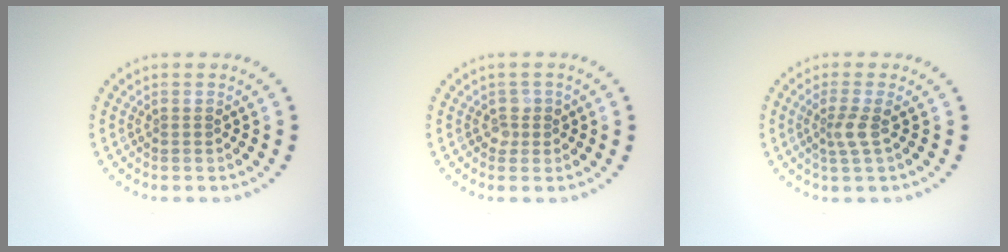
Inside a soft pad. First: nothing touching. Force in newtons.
{"total": 1.2, "press": 1.0, "slide": 0.6}
{"total": 2.0, "press": 1.5, "slide": 1.4}